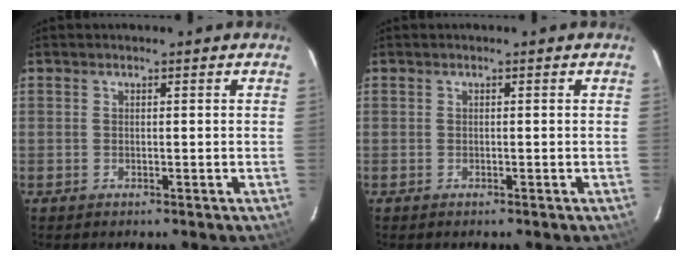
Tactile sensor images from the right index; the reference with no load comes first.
{"total": 0.0}